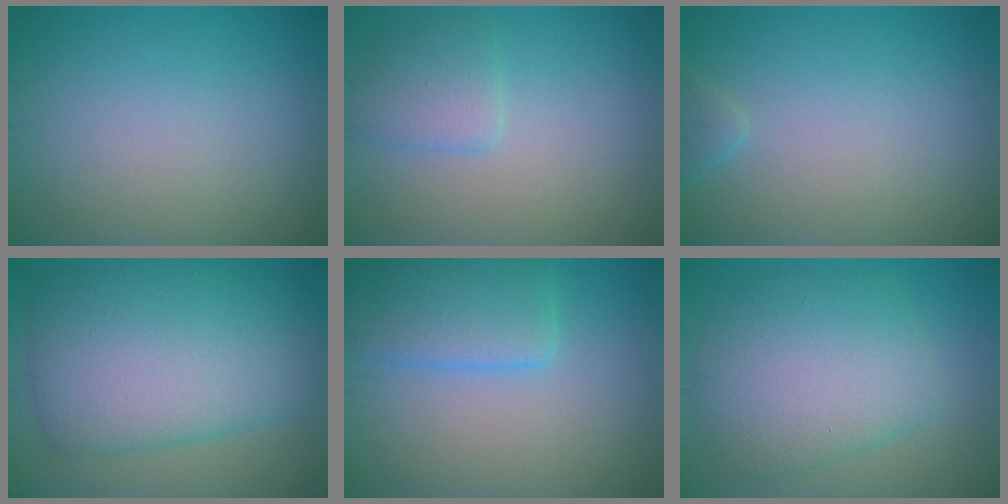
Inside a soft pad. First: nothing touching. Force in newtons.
{"total": 2.6, "press": 2.6, "slide": 0.1}
{"total": 1.0, "press": 1.0, "slide": 0.1}
{"total": 10.3, "press": 10.3, "slide": 0.3}
{"total": 4.6, "press": 4.6, "slide": 0.2}
{"total": 7.0, "press": 7.0, "slide": 0.2}